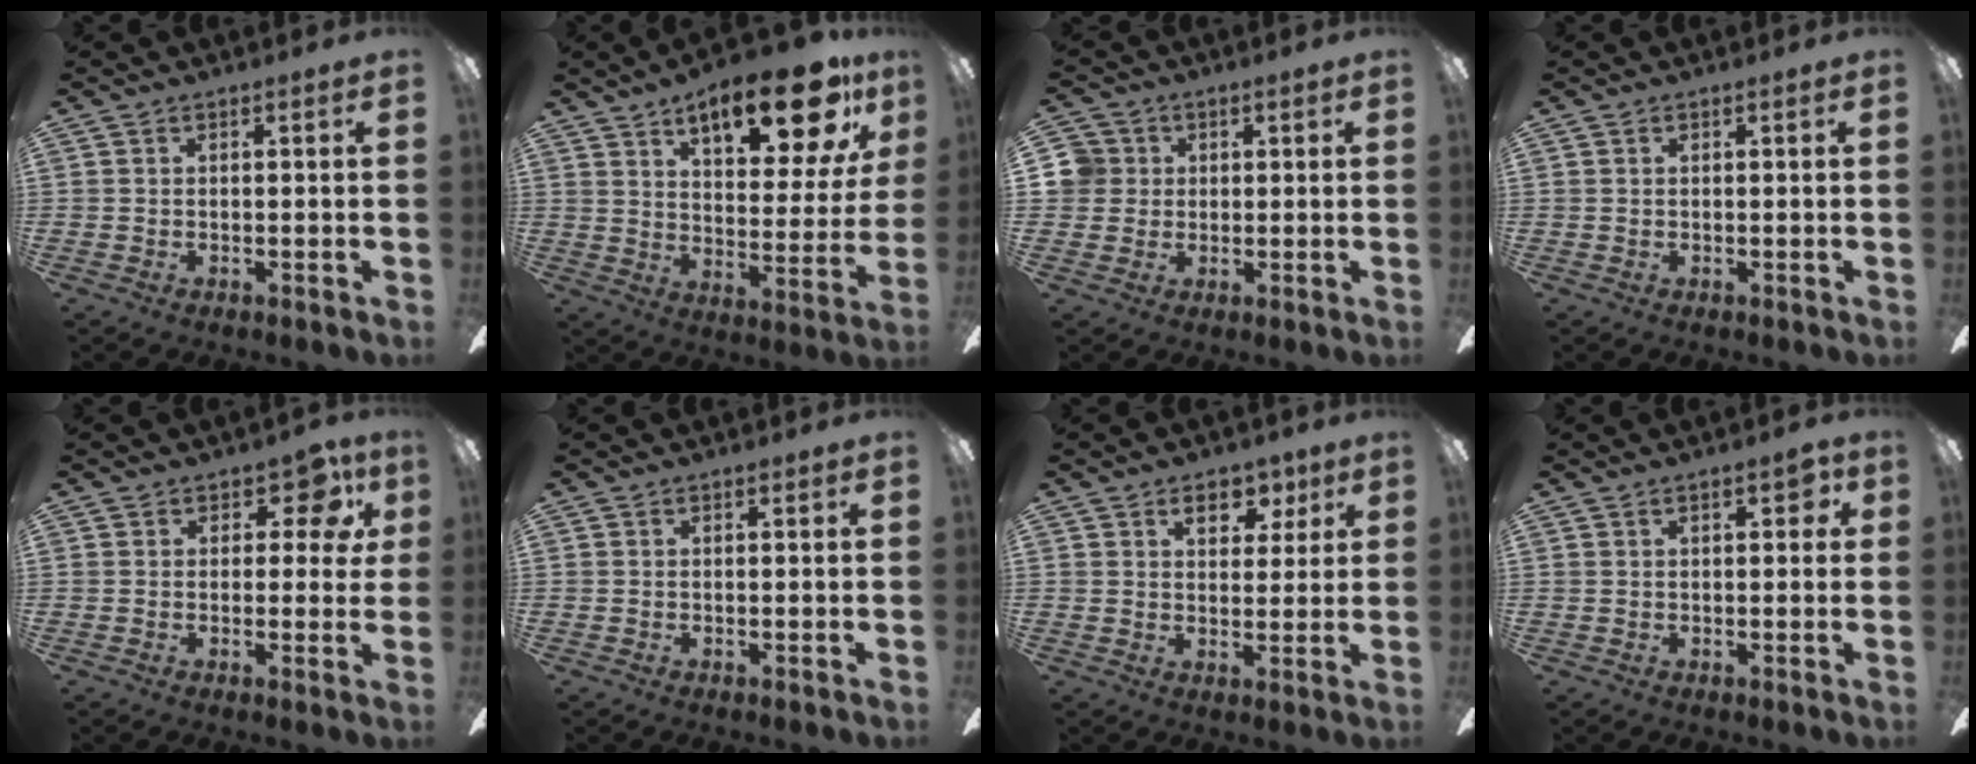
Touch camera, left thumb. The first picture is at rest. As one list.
[{"total": 19.4, "force": [12.7, 6.8, 13.0], "torque": [-0.190, -0.065, 0.202]}, {"total": 5.2, "force": [1.0, 5.0, 0.9], "torque": [-0.017, 0.009, 0.020]}, {"total": 0.0}, {"total": 6.9, "force": [3.2, 4.3, 4.3], "torque": [-0.053, -0.010, 0.053]}, {"total": 0.0}, {"total": 6.2, "force": [3.2, 4.0, 3.4], "torque": [-0.019, -0.010, 0.049]}, {"total": 3.8, "force": [1.6, 1.7, 3.0], "torque": [-0.038, -0.001, 0.021]}]